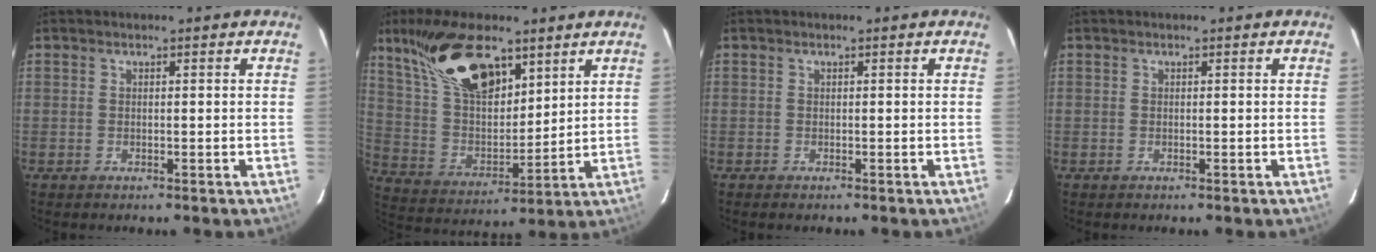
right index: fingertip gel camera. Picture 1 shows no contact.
{"total": 18.2, "force": [11.4, 7.8, 11.8], "torque": [-0.231, 0.026, 0.224]}
{"total": 0.0}
{"total": 0.0}